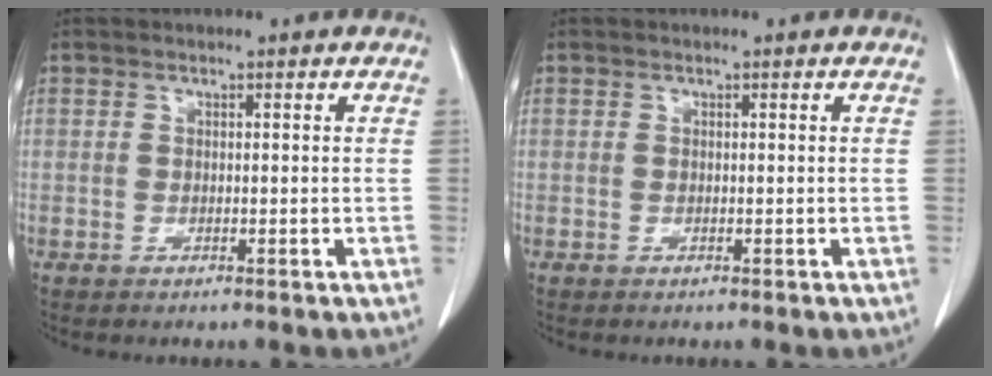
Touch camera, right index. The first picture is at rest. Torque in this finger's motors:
{"motor_torque": [0.00, 0.00, 0.00, 0.00]}